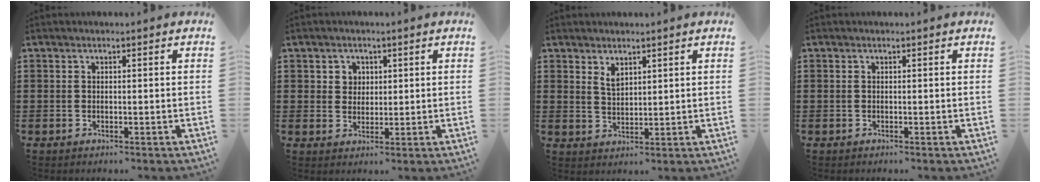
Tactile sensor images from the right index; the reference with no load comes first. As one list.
[{"total": 2.4, "force": [1.0, 2.2, 0.4], "torque": [-0.018, 0.011, 0.016]}, {"total": 2.4, "force": [1.7, 1.2, 1.3], "torque": [-0.031, 0.002, 0.031]}, {"total": 0.0}]